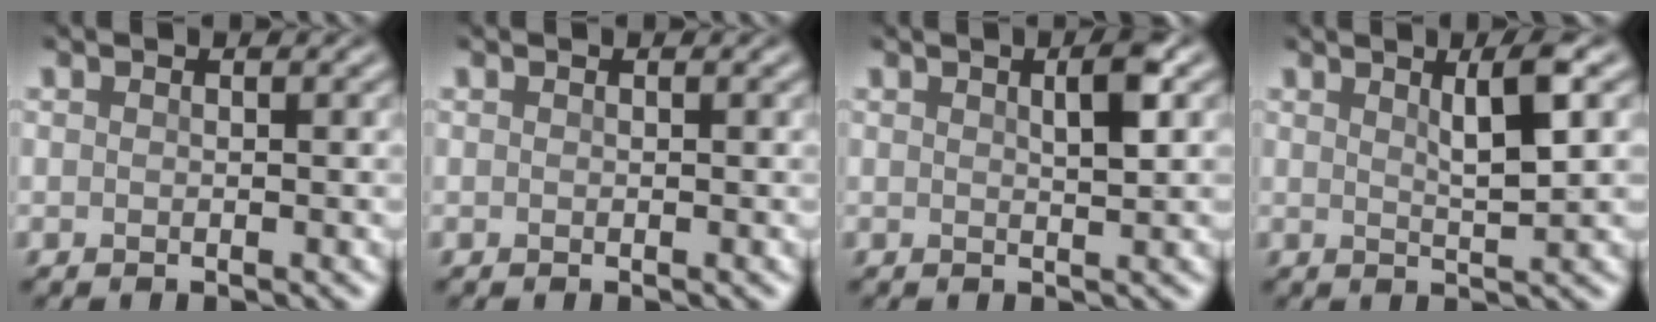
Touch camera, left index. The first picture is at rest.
{"total": 0.0}
{"total": 2.3, "force": [0.8, 0.5, 2.1], "torque": [-0.029, 0.007, 0.012]}
{"total": 3.6, "force": [1.4, 0.6, 3.2], "torque": [-0.050, 0.003, 0.024]}